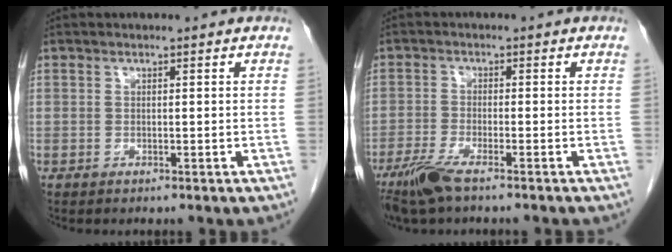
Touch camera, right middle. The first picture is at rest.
{"total": 6.1, "force": [-4.5, 0.7, 4.1], "torque": [-0.082, -0.016, -0.079]}